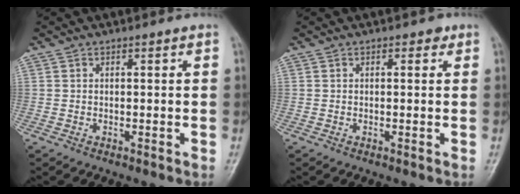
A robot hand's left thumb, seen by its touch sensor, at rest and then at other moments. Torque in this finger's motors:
{"motor_torque": [0.05, -0.05, 0.00, -0.10, -0.01]}